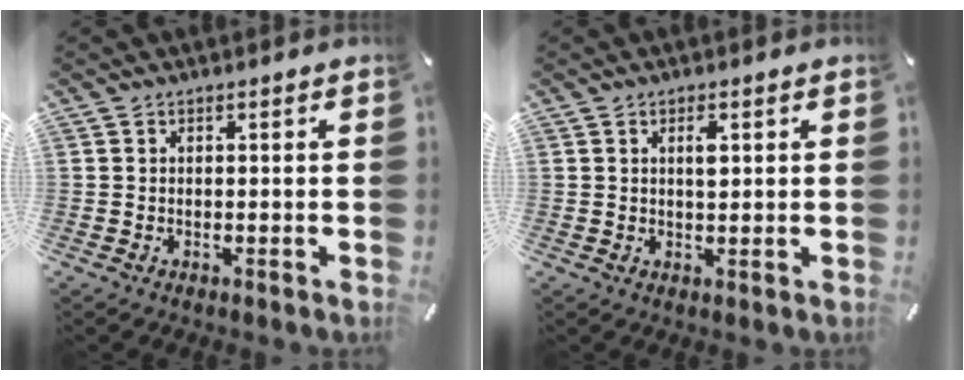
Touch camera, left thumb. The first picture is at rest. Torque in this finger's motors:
{"motor_torque": [0.30, 0.56, 0.23, -0.32, 0.08]}